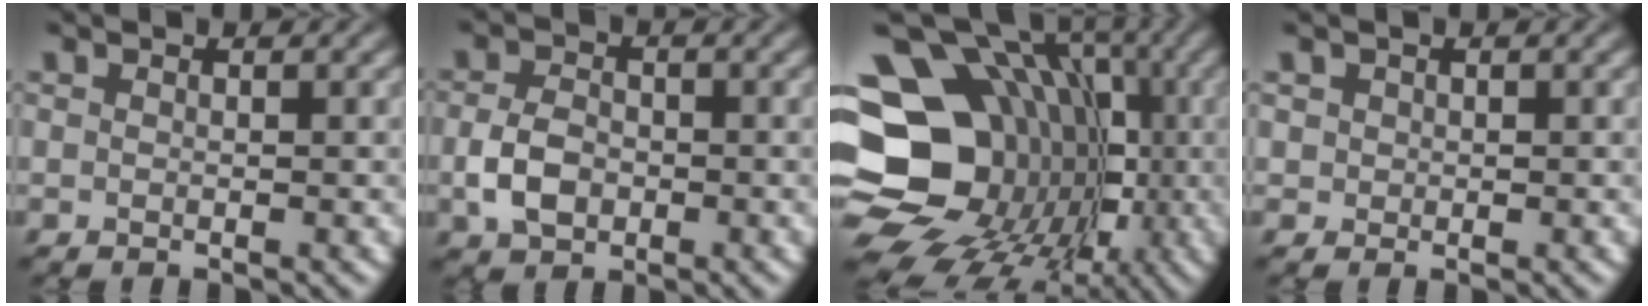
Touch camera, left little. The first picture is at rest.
{"total": 3.6, "force": [-0.8, 2.6, 2.4], "torque": [-0.052, -0.002, -0.020]}
{"total": 19.9, "force": [-3.1, 17.0, 10.0], "torque": [-0.138, 0.021, -0.079]}
{"total": 0.9, "force": [0.3, 0.8, 0.2], "torque": [0.002, -0.003, 0.005]}